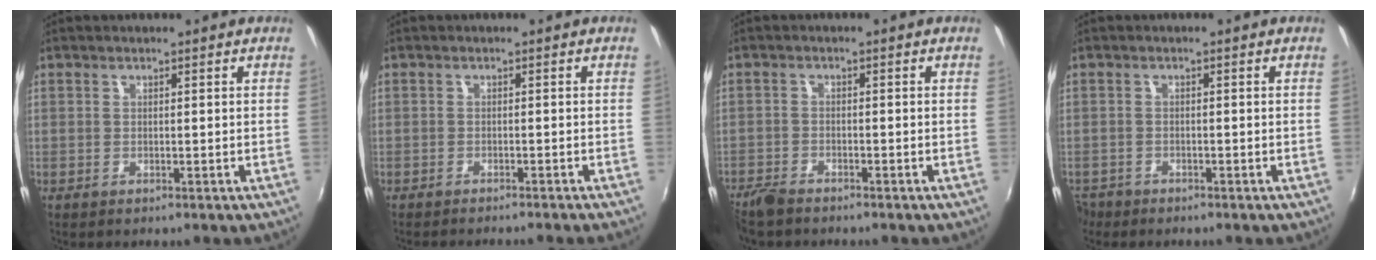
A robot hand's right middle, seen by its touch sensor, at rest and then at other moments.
{"total": 3.2, "force": [-2.9, -0.3, 1.2], "torque": [-0.036, -0.007, -0.046]}
{"total": 3.8, "force": [-3.5, 1.0, 1.2], "torque": [-0.041, -0.012, -0.072]}
{"total": 3.7, "force": [-2.7, 2.4, 0.8], "torque": [-0.030, -0.007, -0.053]}